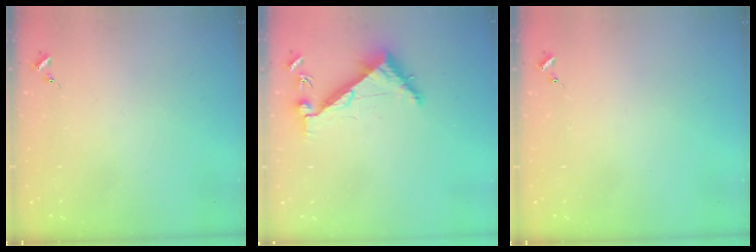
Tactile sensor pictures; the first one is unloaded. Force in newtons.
{"total": 6.4, "press": 6.4, "slide": 0.7}
{"total": 0.0}